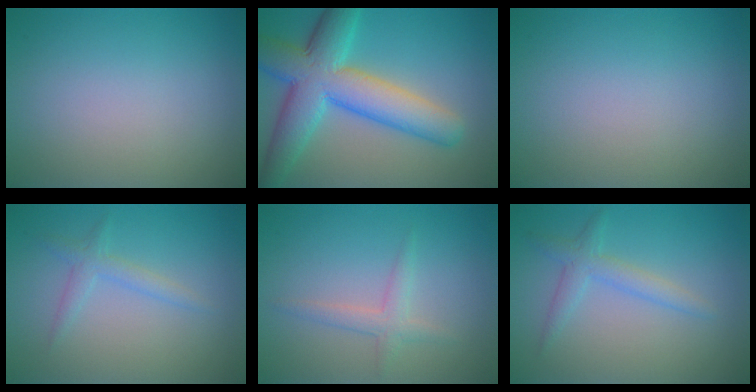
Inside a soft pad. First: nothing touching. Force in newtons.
{"total": 9.5, "press": 9.5, "slide": 0.4}
{"total": 0.0}
{"total": 1.6, "press": 1.6, "slide": 0.1}
{"total": 2.3, "press": 2.3, "slide": 0.1}
{"total": 2.2, "press": 2.2, "slide": 0.1}